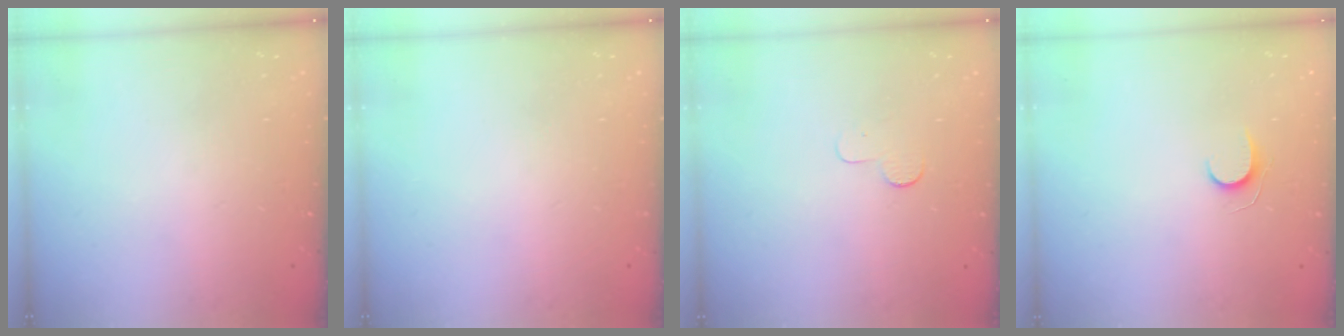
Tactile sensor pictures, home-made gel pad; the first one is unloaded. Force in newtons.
{"total": 0.0}
{"total": 2.9, "press": 2.9, "slide": 0.3}
{"total": 5.4, "press": 5.4, "slide": 0.5}